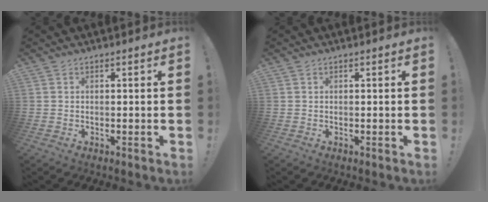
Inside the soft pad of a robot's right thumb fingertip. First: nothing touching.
{"total": 0.0}